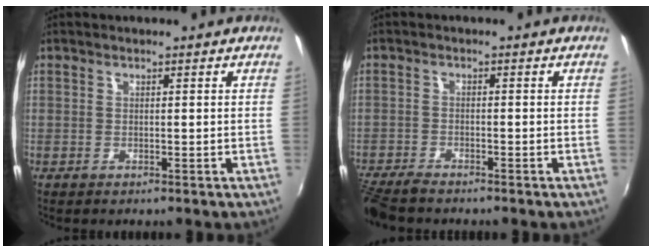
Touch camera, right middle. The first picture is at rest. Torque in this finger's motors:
{"motor_torque": [0.03, -0.06, 0.02, 0.01]}